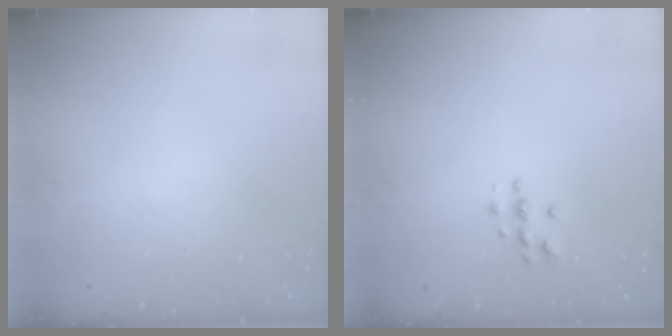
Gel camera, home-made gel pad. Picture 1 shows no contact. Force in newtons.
{"total": 4.9, "press": 4.9, "slide": 0.5}